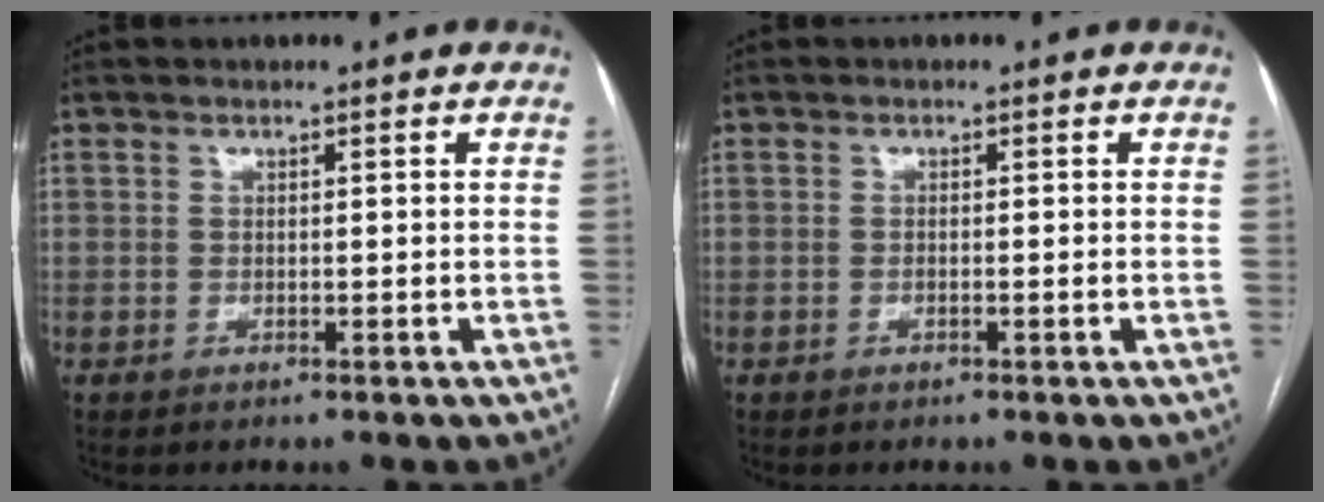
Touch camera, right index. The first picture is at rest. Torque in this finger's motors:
{"motor_torque": [0.13, 0.40, -0.04, -0.01]}